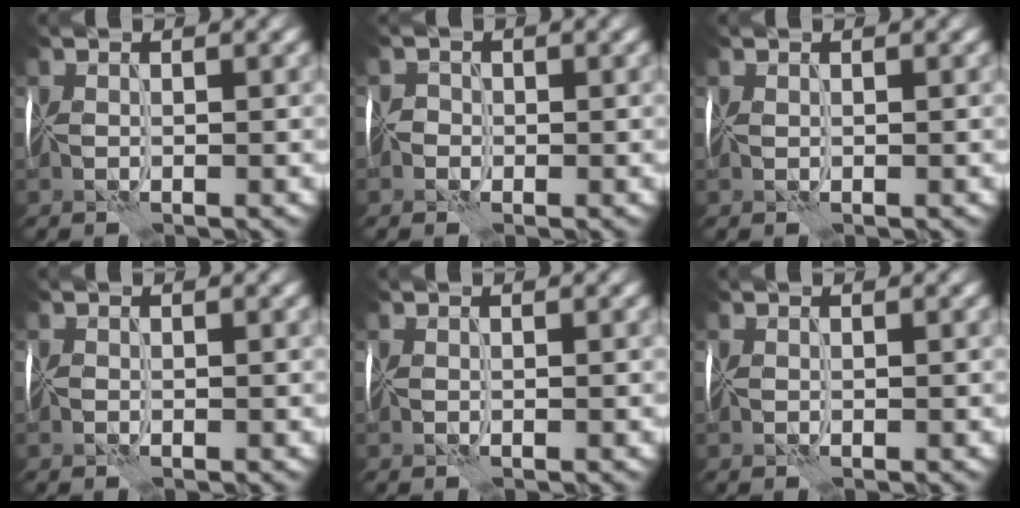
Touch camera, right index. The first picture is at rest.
{"total": 1.3, "force": [-0.9, 0.9, -0.4], "torque": [0.008, 0.005, -0.022]}
{"total": 0.0}
{"total": 0.0}
{"total": 0.0}
{"total": 0.0}